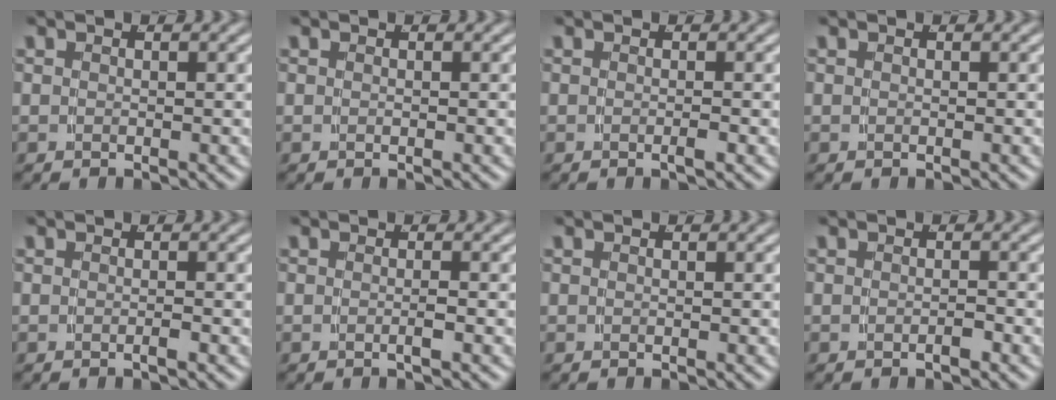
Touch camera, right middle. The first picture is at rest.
{"total": 0.0}
{"total": 0.7, "force": [-0.4, -0.1, 0.5], "torque": [-0.007, 0.004, -0.008]}
{"total": 0.0}
{"total": 0.6, "force": [-0.4, -0.3, 0.3], "torque": [-0.005, 0.003, -0.008]}
{"total": 0.9, "force": [-0.6, -0.5, 0.6], "torque": [-0.009, -0.002, -0.008]}
{"total": 0.0}
{"total": 0.8, "force": [-0.7, -0.1, 0.4], "torque": [-0.003, 0.003, -0.013]}